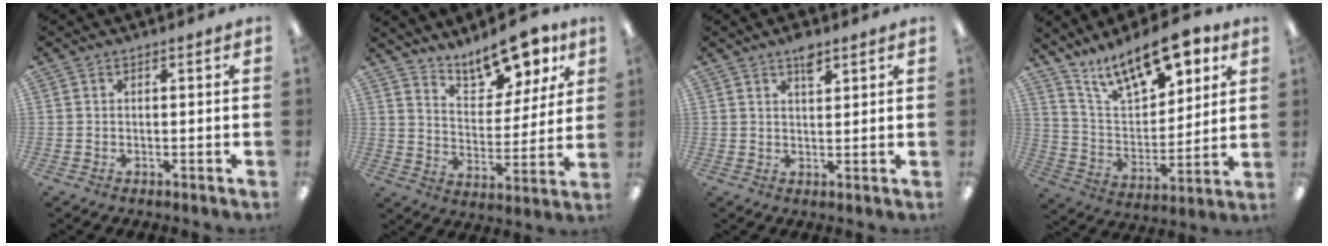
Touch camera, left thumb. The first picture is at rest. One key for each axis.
{"total": 13.4, "fx": 11.0, "fy": 5.3, "fz": 5.5, "tx": -0.074, "ty": -0.074, "tz": 0.196}
{"total": 4.1, "fx": 2.8, "fy": 1.6, "fz": 2.5, "tx": -0.031, "ty": -0.011, "tz": 0.045}
{"total": 17.1, "fx": 12.5, "fy": 6.7, "fz": 9.7, "tx": -0.161, "ty": -0.070, "tz": 0.215}